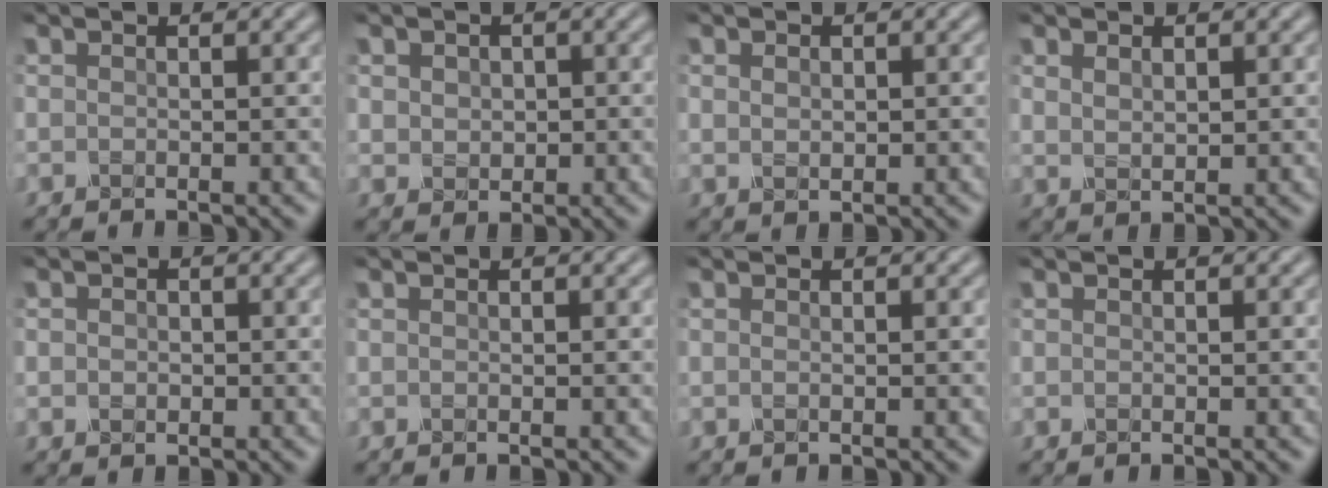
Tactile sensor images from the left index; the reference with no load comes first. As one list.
[{"total": 2.0, "force": [0.5, 1.7, 0.9], "torque": [-0.019, 0.002, 0.007]}, {"total": 1.2, "force": [0.3, 0.8, 0.9], "torque": [-0.018, -0.001, 0.009]}, {"total": 1.5, "force": [0.7, 0.8, 1.1], "torque": [-0.023, -0.004, 0.020]}, {"total": 1.0, "force": [0.0, 0.9, 0.5], "torque": [-0.008, -0.002, -0.001]}, {"total": 0.0}, {"total": 0.0}, {"total": 0.0}]